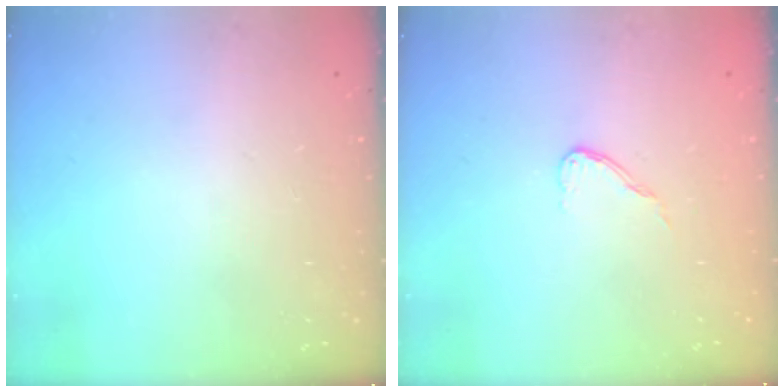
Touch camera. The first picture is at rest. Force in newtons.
{"total": 5.1, "press": 5.1, "slide": 0.4}